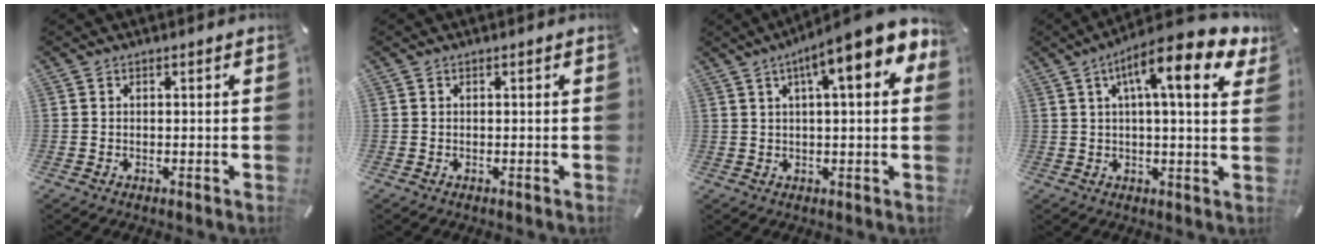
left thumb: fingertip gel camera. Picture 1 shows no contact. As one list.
[{"total": 0.0}, {"total": 12.9, "force": [6.1, 2.5, 11.1], "torque": [-0.167, -0.033, 0.094]}, {"total": 15.4, "force": [6.8, 4.0, 13.2], "torque": [-0.207, -0.025, 0.105]}]